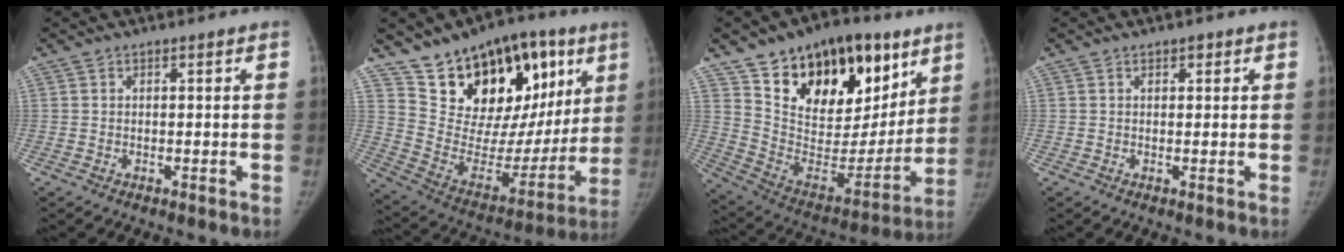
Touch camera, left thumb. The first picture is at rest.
{"total": 26.7, "force": [13.7, 15.2, 17.1], "torque": [-0.195, -0.026, 0.234]}
{"total": 28.3, "force": [16.0, 15.9, 17.0], "torque": [-0.225, -0.038, 0.271]}
{"total": 1.2, "force": [0.7, 0.8, 0.5], "torque": [0.005, -0.003, 0.007]}